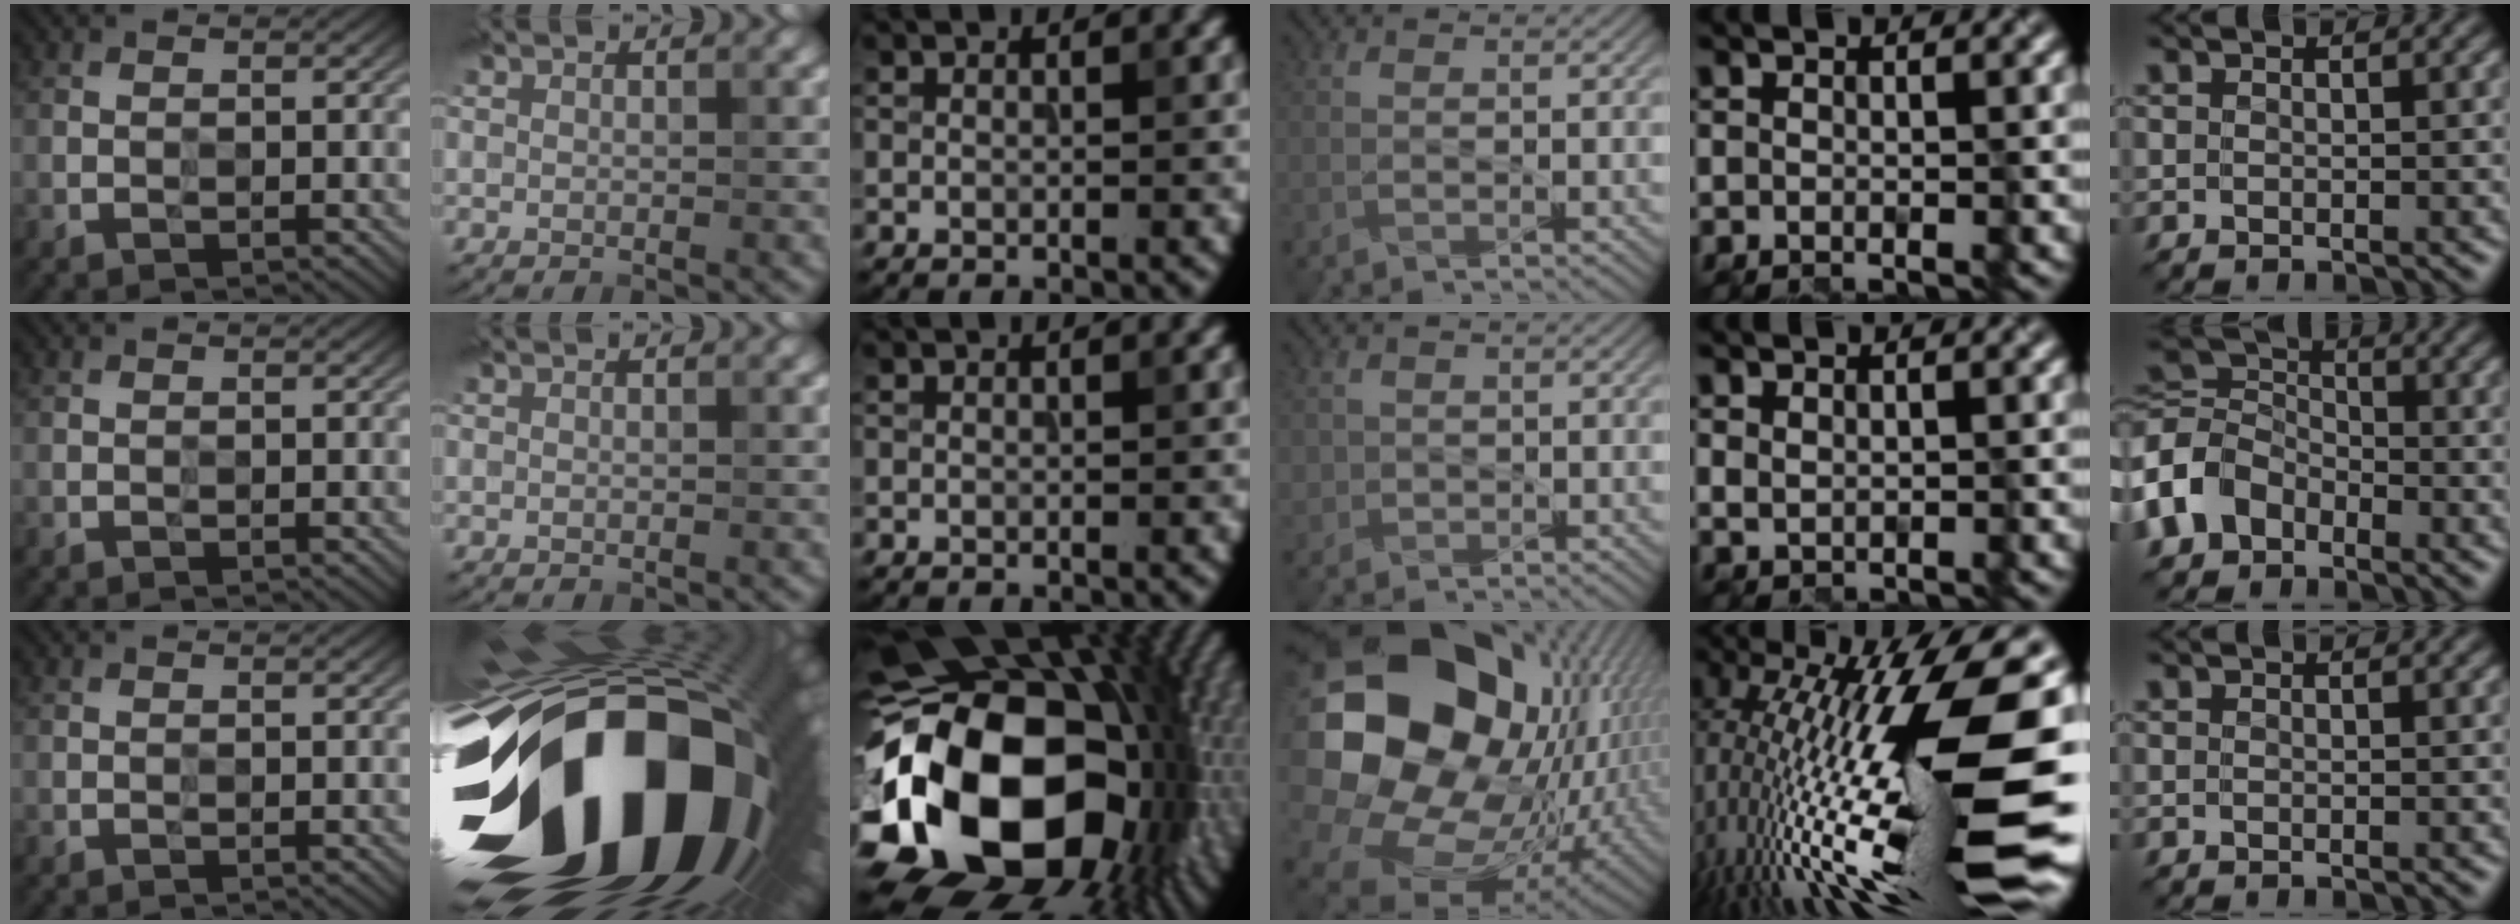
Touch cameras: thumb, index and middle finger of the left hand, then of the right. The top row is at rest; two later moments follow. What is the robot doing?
{"motion": "wipe", "object": "plastic plate"}